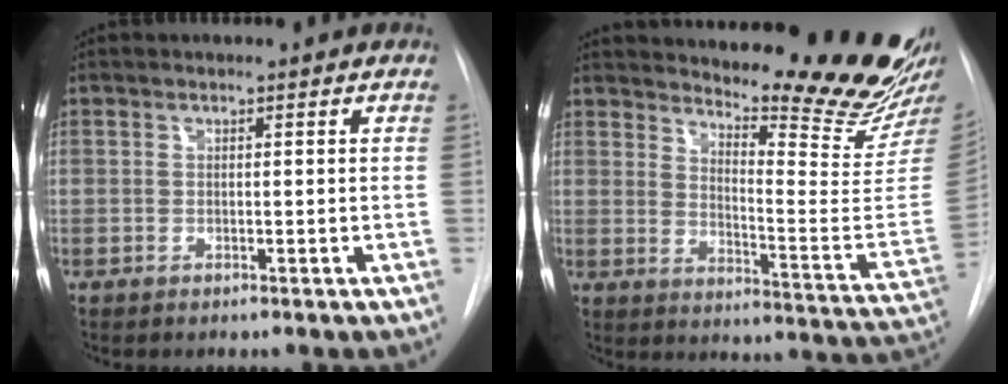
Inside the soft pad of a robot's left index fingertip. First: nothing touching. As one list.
[{"total": 21.8, "force": [20.0, 0.4, 8.7], "torque": [-0.129, -0.136, 0.252]}]